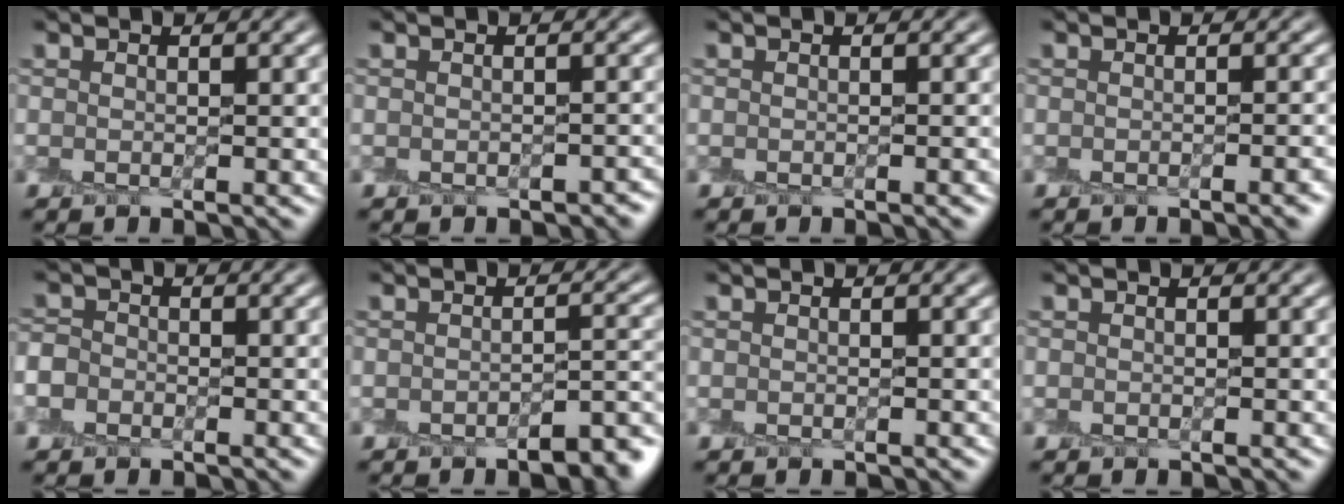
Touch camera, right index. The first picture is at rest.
{"total": 2.0, "force": [-1.6, 1.0, 0.8], "torque": [-0.005, -0.003, -0.018]}
{"total": 0.9, "force": [-0.7, 0.1, 0.5], "torque": [-0.005, -0.003, -0.012]}
{"total": 2.6, "force": [-1.6, 0.6, 1.9], "torque": [-0.015, -0.003, -0.019]}
{"total": 1.6, "force": [-0.9, 1.3, 0.0], "torque": [0.000, 0.005, -0.028]}
{"total": 3.7, "force": [-3.0, 0.8, 2.1], "torque": [-0.026, 0.000, -0.040]}
{"total": 0.0}
{"total": 0.0}